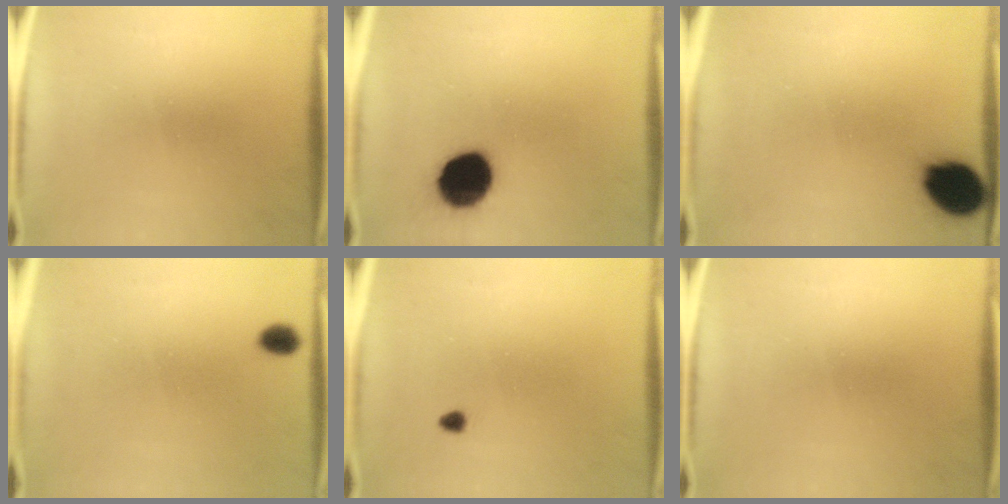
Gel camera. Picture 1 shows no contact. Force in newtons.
{"total": 14.1}
{"total": 11.4}
{"total": 1.7}
{"total": 1.0}
{"total": 0.0}